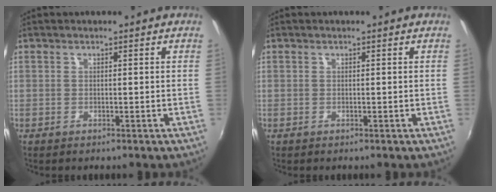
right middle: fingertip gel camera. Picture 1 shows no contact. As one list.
[{"total": 0.0}]